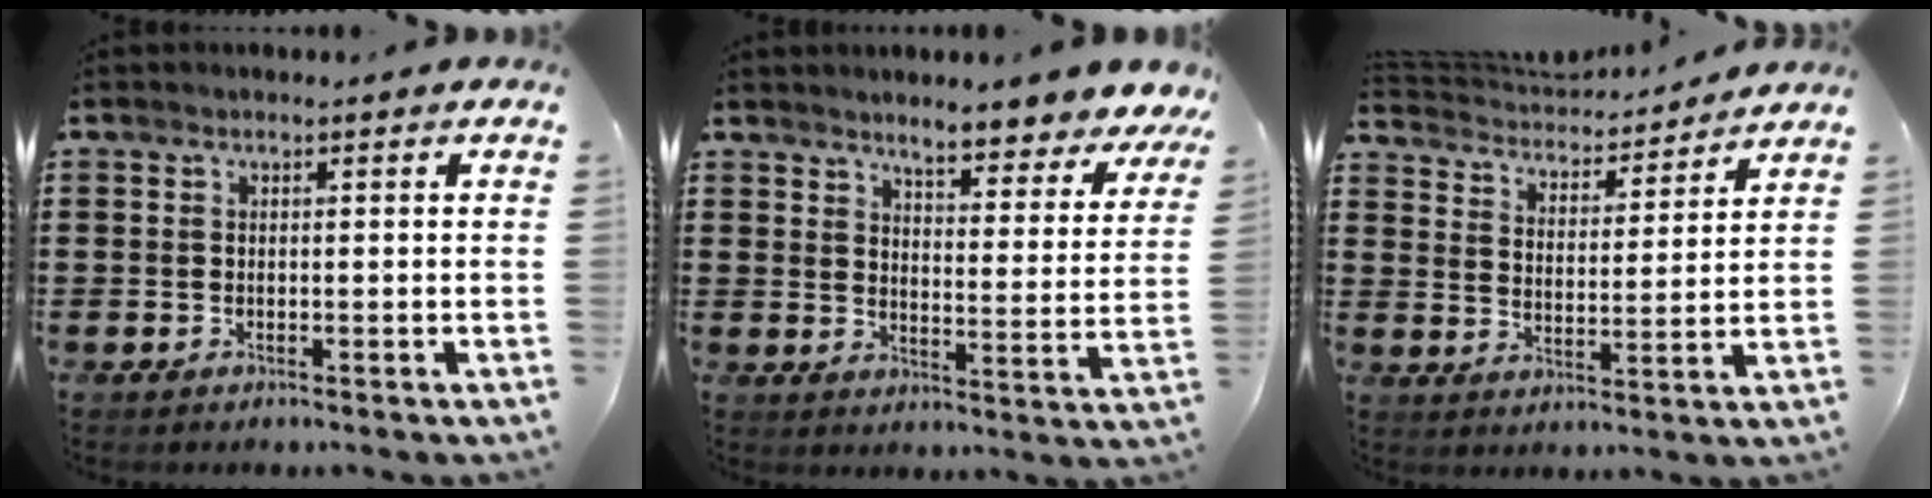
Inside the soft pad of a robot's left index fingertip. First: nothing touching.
{"total": 5.6, "force": [5.3, -0.2, 1.8], "torque": [-0.043, -0.041, 0.087]}
{"total": 3.7, "force": [3.7, 0.5, 0.2], "torque": [-0.028, -0.027, 0.057]}